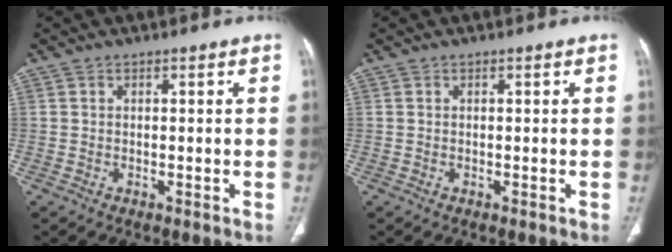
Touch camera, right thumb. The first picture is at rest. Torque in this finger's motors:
{"motor_torque": [0.02, 0.00, -0.02, 0.00, 0.01]}